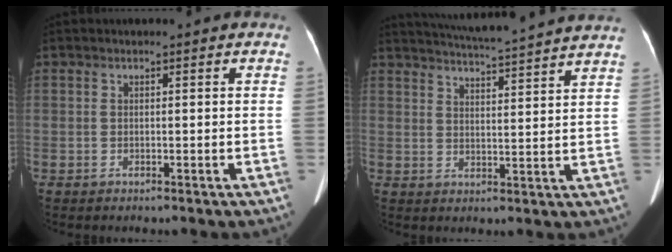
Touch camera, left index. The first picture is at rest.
{"total": 17.4, "force": [16.1, -0.6, 6.4], "torque": [-0.115, -0.007, 0.212]}